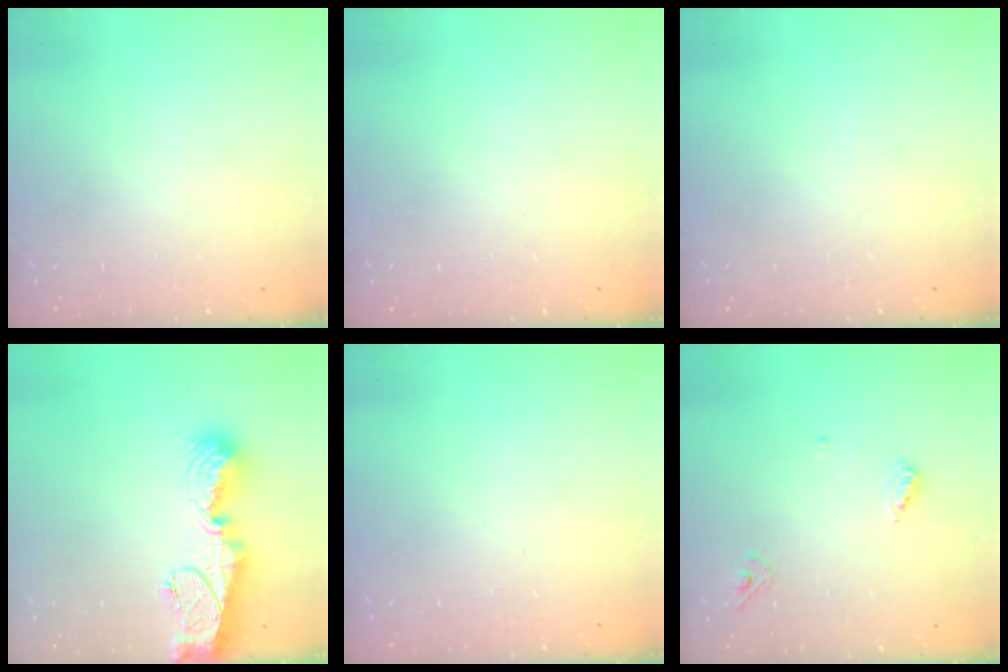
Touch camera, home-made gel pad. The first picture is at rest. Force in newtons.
{"total": 0.0}
{"total": 0.0}
{"total": 11.5, "press": 11.4, "slide": 1.4}
{"total": 0.0}
{"total": 5.9, "press": 5.9, "slide": 0.6}